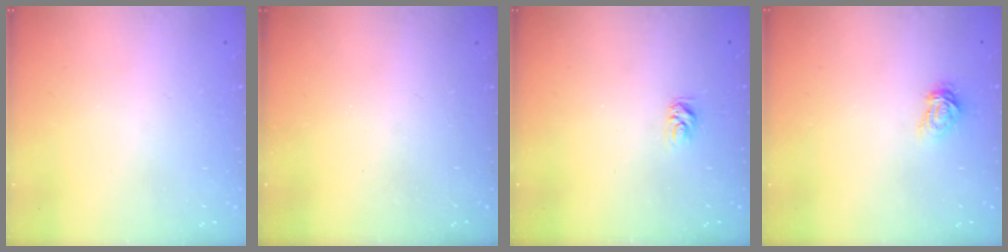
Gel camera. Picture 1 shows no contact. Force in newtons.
{"total": 0.0}
{"total": 3.6, "press": 3.5, "slide": 0.4}
{"total": 3.6, "press": 3.6, "slide": 0.1}